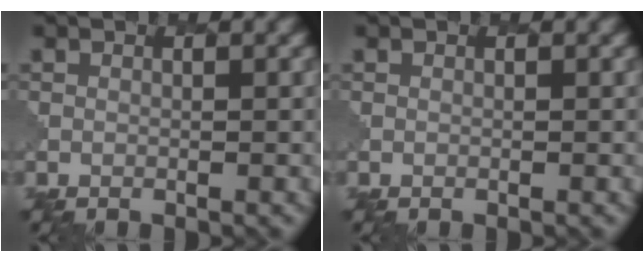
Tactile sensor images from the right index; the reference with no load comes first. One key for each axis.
{"total": 0.0}